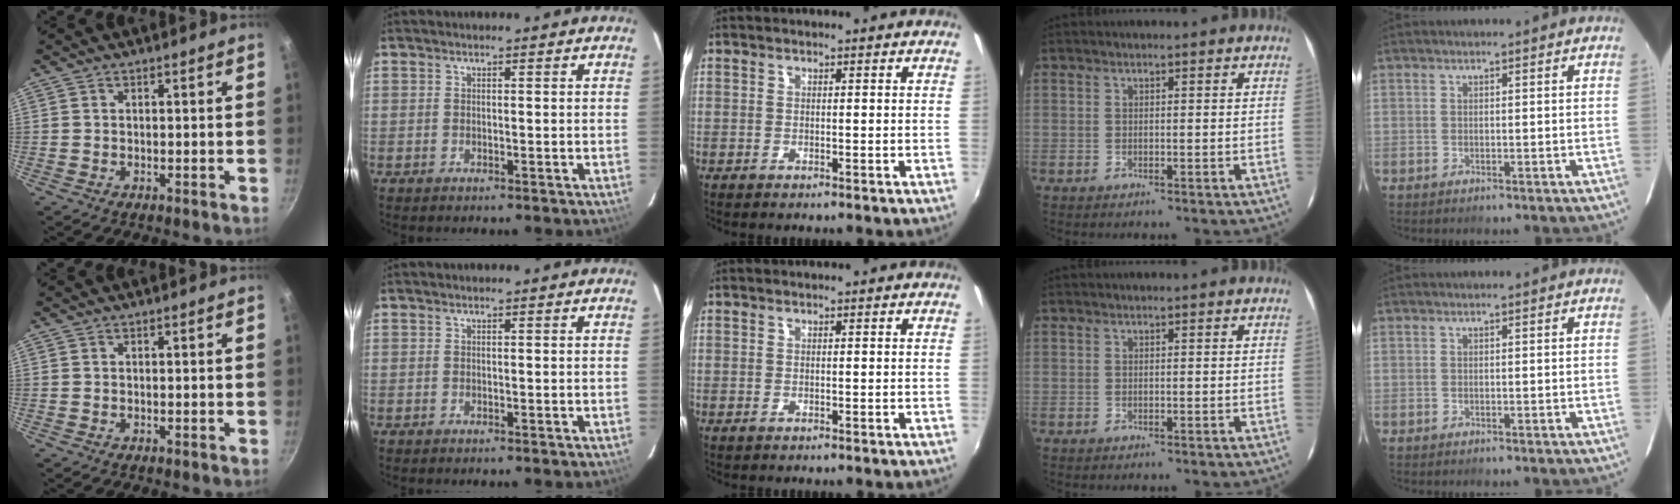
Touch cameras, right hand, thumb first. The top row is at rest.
{}